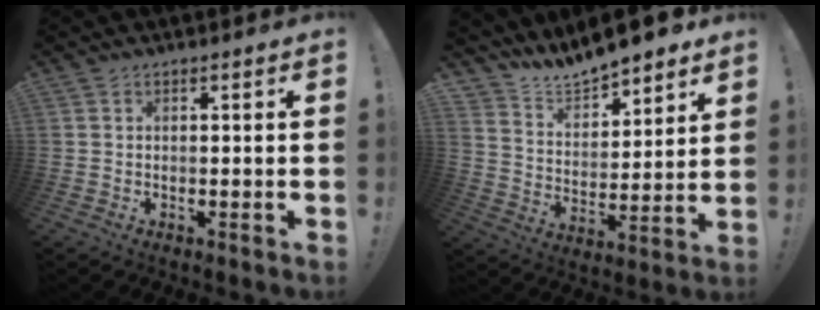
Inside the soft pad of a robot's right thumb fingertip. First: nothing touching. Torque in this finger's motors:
{"motor_torque": [0.73, 1.01, 0.38, 0.39, 0.01]}